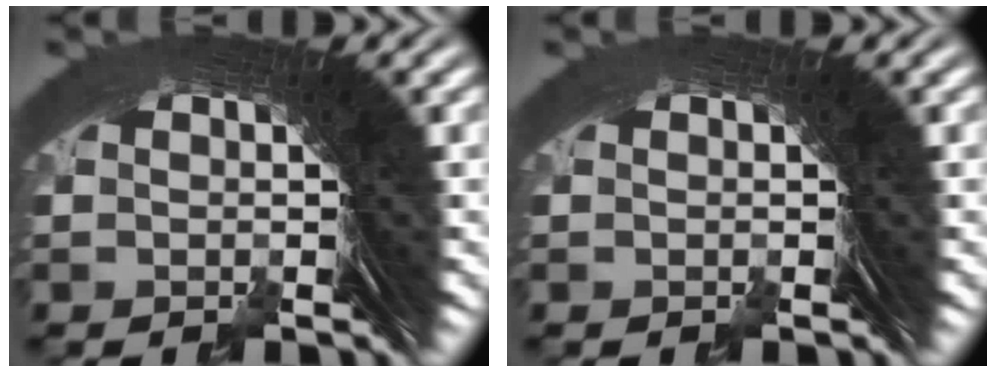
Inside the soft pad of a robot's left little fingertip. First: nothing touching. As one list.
[{"total": 0.0}]